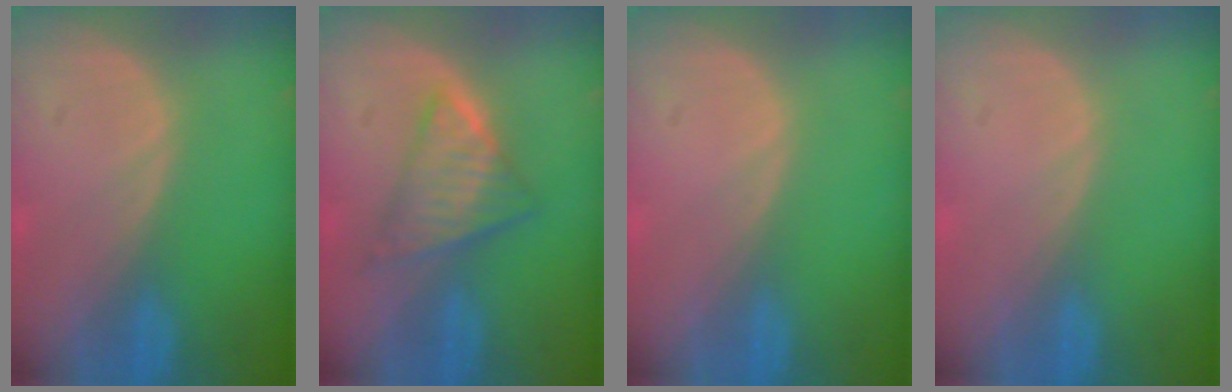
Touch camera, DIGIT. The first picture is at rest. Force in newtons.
{"total": 6.2, "press": 5.7, "slide": 2.3}
{"total": 0.0}
{"total": 0.0}